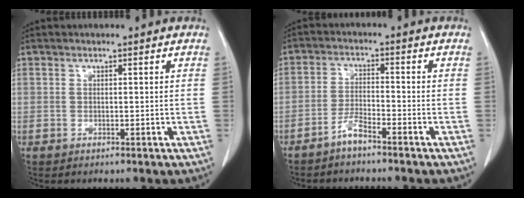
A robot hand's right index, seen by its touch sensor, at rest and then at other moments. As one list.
[{"total": 3.2, "force": [-2.7, 0.2, 1.7], "torque": [-0.039, -0.001, -0.053]}]